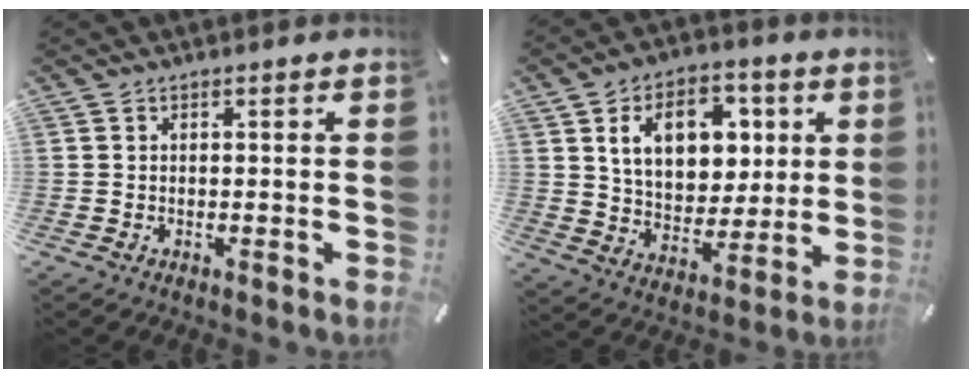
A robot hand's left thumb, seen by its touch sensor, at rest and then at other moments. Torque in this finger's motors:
{"motor_torque": [2.55, 2.46, 1.17, -1.09, 0.31]}